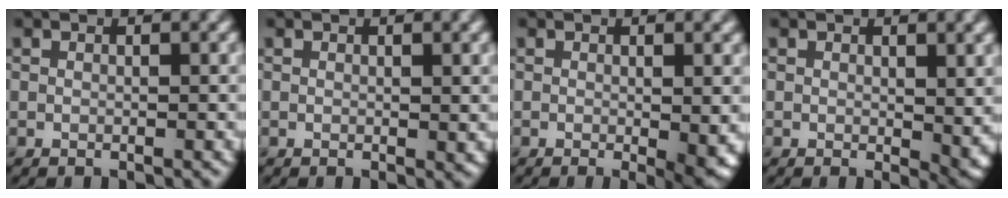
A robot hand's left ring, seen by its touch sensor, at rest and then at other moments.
{"total": 1.0, "force": [0.3, 0.2, 0.9], "torque": [-0.009, -0.001, 0.005]}
{"total": 3.3, "force": [-0.4, 0.6, 3.3], "torque": [-0.042, -0.010, -0.004]}
{"total": 3.3, "force": [0.4, 1.4, 3.0], "torque": [-0.033, -0.009, 0.008]}